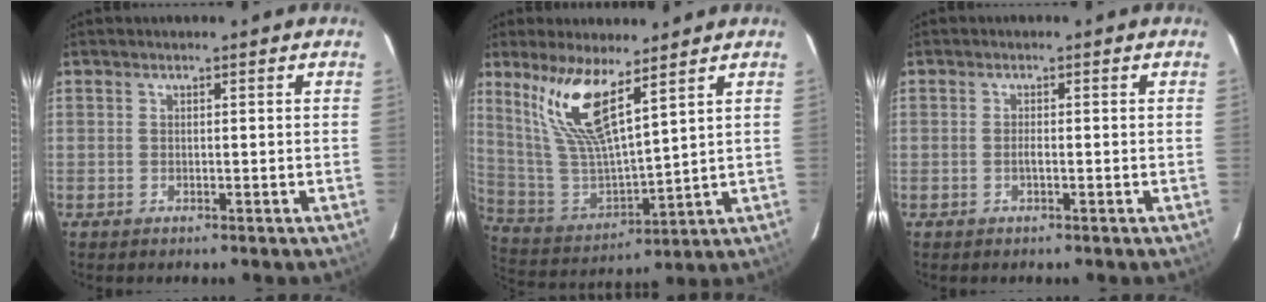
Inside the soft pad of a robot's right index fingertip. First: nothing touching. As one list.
[{"total": 13.8, "force": [8.7, 2.8, 10.4], "torque": [-0.199, 0.001, 0.190]}, {"total": 1.1, "force": [-0.4, 0.2, 1.0], "torque": [-0.019, 0.001, -0.008]}]